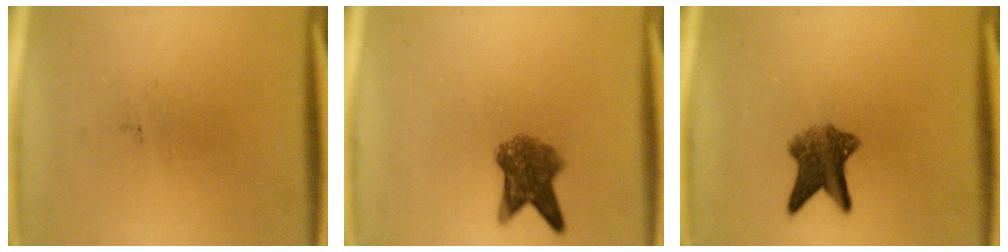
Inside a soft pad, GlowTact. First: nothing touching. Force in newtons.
{"total": 5.7}
{"total": 6.5}